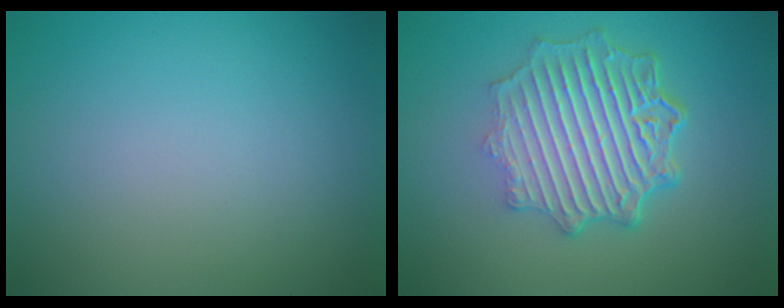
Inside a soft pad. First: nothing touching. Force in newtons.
{"total": 7.0, "press": 5.3, "slide": 4.6}